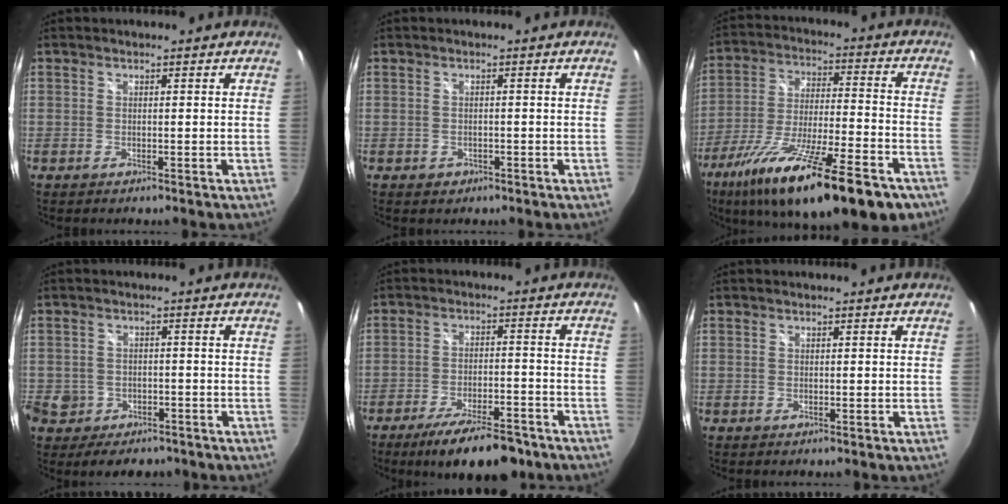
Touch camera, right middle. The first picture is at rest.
{"total": 1.6, "force": [-0.8, 1.4, 0.5], "torque": [-0.011, -0.001, -0.007]}
{"total": 26.3, "force": [-17.1, 5.8, 19.1], "torque": [-0.333, -0.064, -0.268]}
{"total": 9.0, "force": [-4.4, 7.0, 3.5], "torque": [-0.099, 0.001, -0.059]}
{"total": 13.7, "force": [-10.5, 3.8, 7.9], "torque": [-0.148, -0.019, -0.155]}
{"total": 0.0}